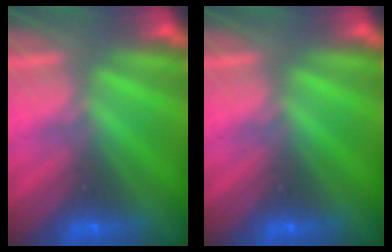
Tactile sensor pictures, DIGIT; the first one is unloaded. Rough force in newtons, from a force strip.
{"total": 0.0}